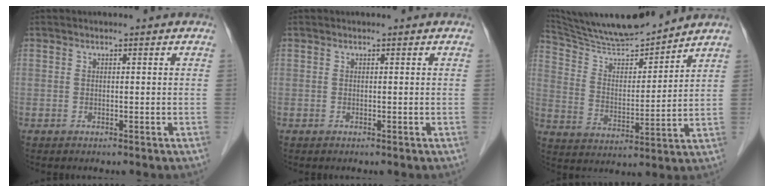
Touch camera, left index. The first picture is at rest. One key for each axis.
{"total": 0.0}
{"total": 14.4, "fx": 13.6, "fy": 0.5, "fz": 4.5, "tx": -0.086, "ty": -0.001, "tz": 0.245}